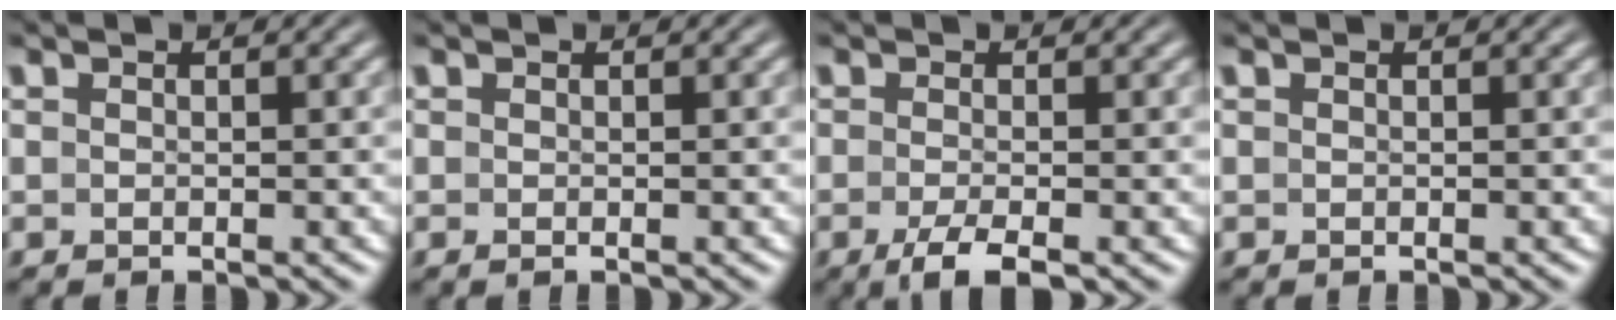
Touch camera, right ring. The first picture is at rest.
{"total": 0.0}
{"total": 3.0, "force": [-2.1, 0.7, 2.1], "torque": [-0.045, -0.019, -0.025]}
{"total": 0.0}